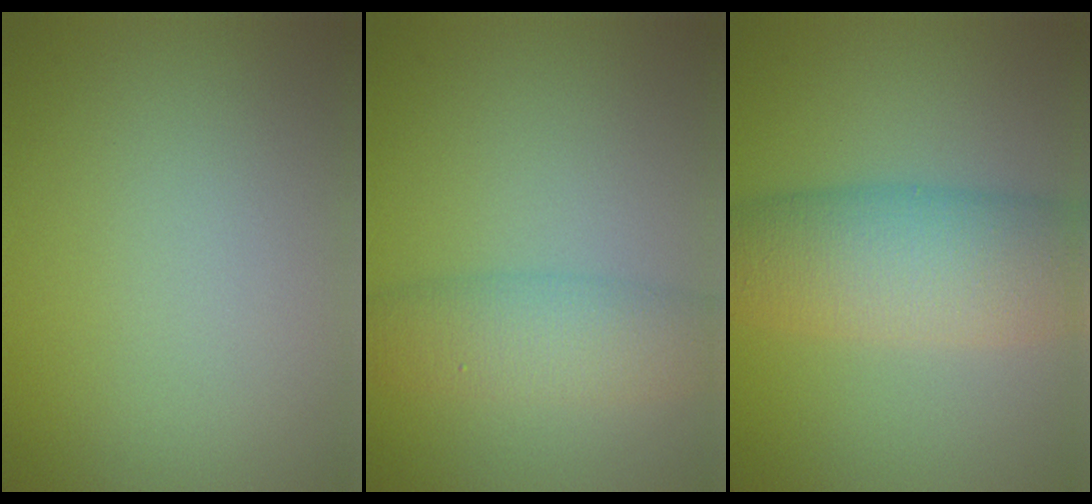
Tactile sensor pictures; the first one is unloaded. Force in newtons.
{"total": 4.4, "press": 4.4, "slide": 0.1}
{"total": 8.5, "press": 8.5, "slide": 0.0}